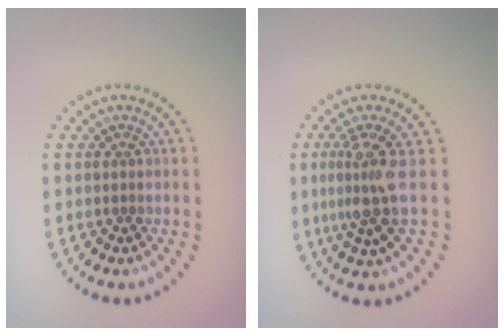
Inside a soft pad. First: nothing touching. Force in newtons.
{"total": 3.5, "press": 2.6, "slide": 2.3}